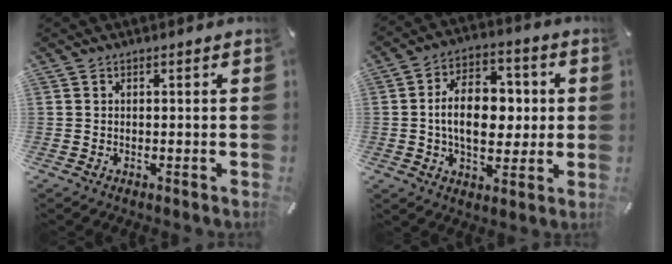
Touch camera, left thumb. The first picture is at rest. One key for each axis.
{"total": 14.1, "fx": 0.3, "fy": 9.4, "fz": 10.5, "tx": -0.172, "ty": 0.009, "tz": 0.003}